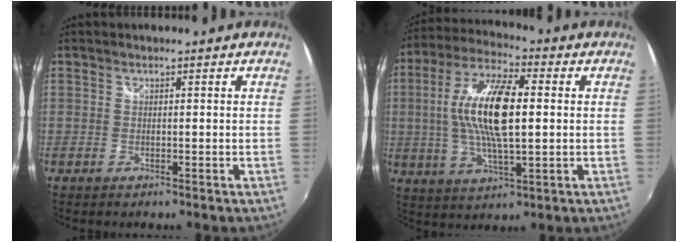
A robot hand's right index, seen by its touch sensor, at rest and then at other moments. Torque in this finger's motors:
{"motor_torque": [1.42, 0.04, 0.71, 0.21]}